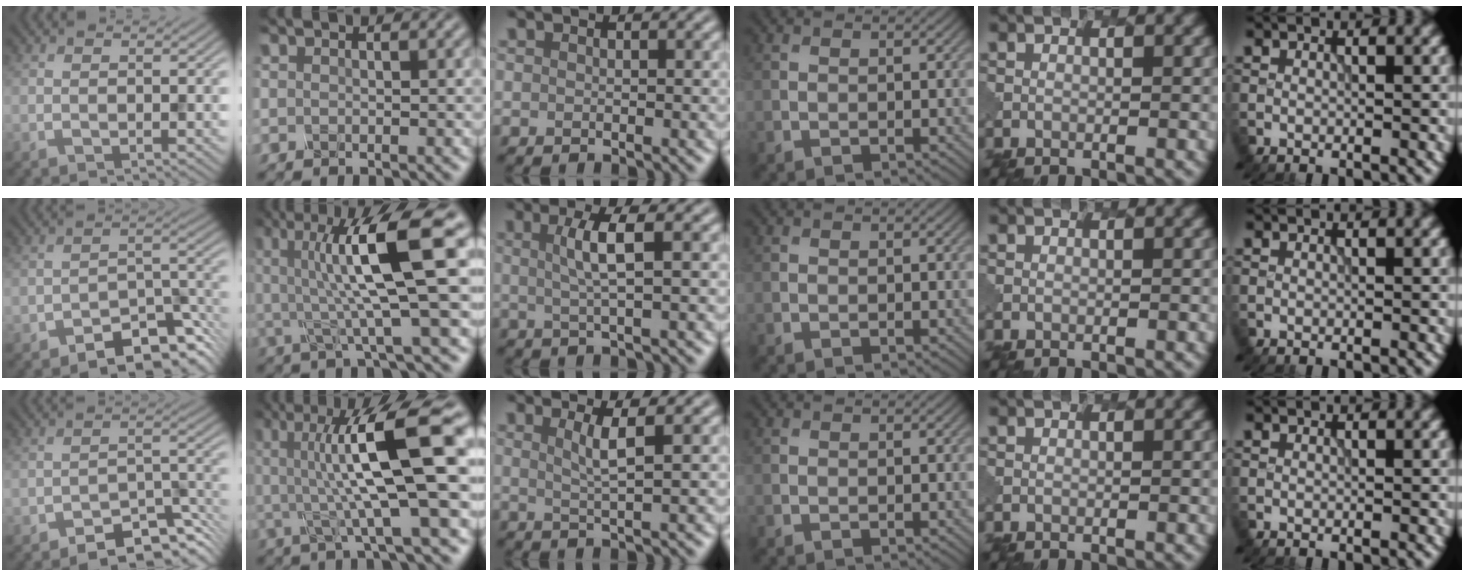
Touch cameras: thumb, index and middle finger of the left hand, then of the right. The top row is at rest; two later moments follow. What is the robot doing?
{"motion": "shake", "object": "salt shaker"}